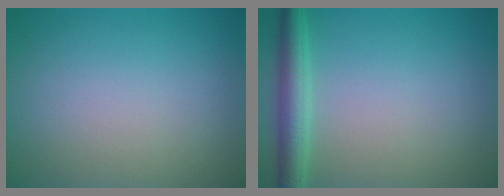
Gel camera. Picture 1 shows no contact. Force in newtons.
{"total": 3.5, "press": 3.5, "slide": 0.1}